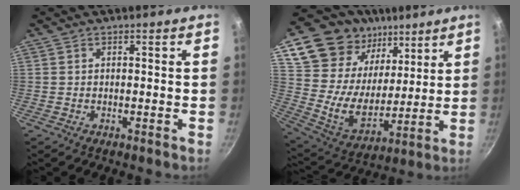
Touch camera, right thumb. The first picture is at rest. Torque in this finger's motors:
{"motor_torque": [-1.55, 1.84, 0.48, 0.10, 0.12]}